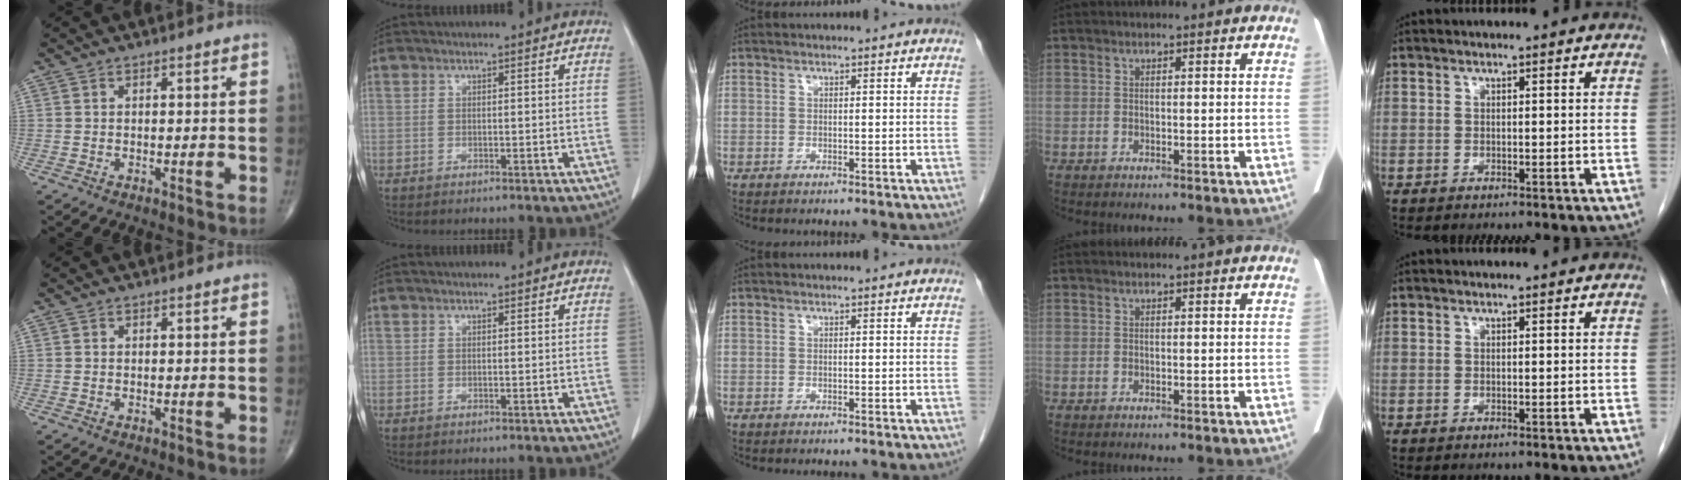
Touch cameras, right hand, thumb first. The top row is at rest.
{}